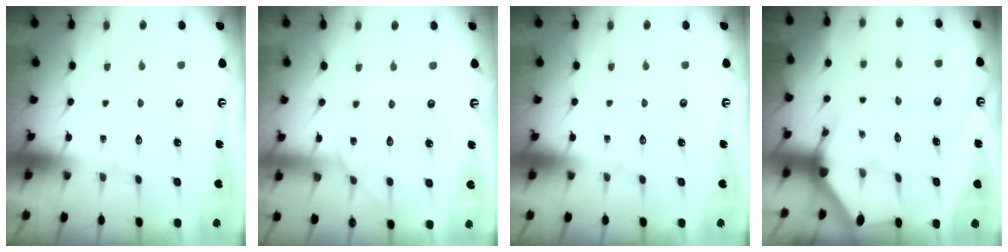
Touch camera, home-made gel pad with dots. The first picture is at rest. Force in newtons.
{"total": 3.9, "press": 3.8, "slide": 0.5}
{"total": 0.0}
{"total": 2.9, "press": 2.9, "slide": 0.2}